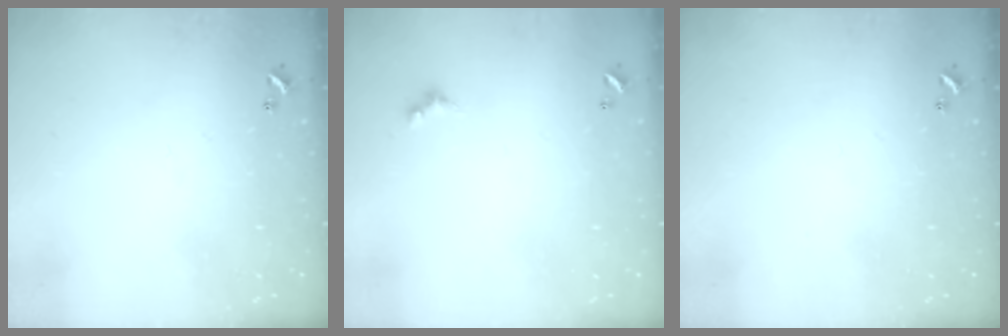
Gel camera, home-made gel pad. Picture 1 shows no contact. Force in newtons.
{"total": 1.5, "press": 1.4, "slide": 0.3}
{"total": 0.0}